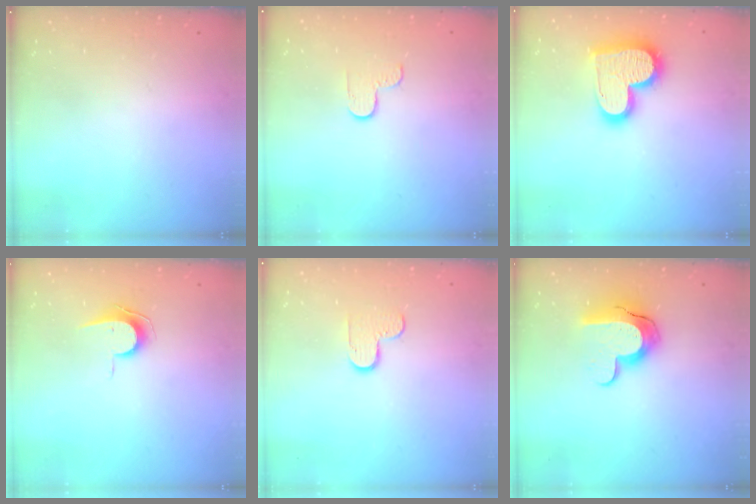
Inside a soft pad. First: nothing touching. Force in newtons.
{"total": 3.0, "press": 3.0, "slide": 0.4}
{"total": 17.4, "press": 17.3, "slide": 1.3}
{"total": 7.7, "press": 7.6, "slide": 0.4}
{"total": 5.1, "press": 5.0, "slide": 0.5}
{"total": 11.1, "press": 11.1, "slide": 0.8}